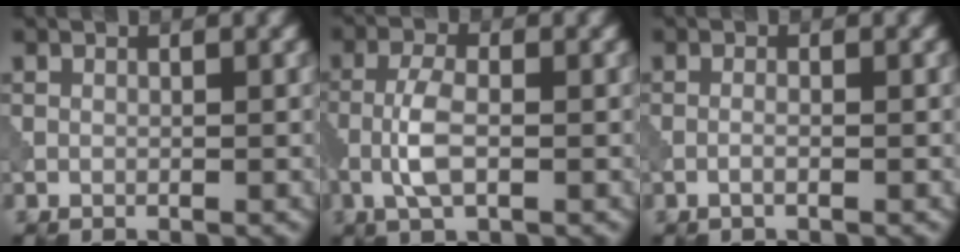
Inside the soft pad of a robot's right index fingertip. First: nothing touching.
{"total": 3.5, "force": [-0.9, 1.3, 3.1], "torque": [-0.070, 0.003, -0.024]}
{"total": 0.9, "force": [-0.4, 0.2, 0.8], "torque": [-0.014, 0.000, -0.010]}